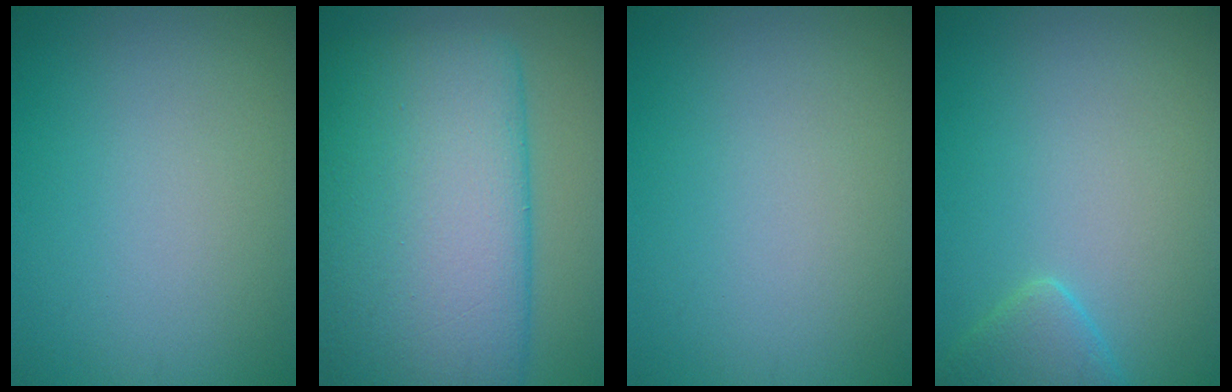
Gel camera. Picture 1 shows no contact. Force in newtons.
{"total": 16.4, "press": 16.4, "slide": 0.6}
{"total": 0.0}
{"total": 2.6, "press": 2.6, "slide": 0.2}